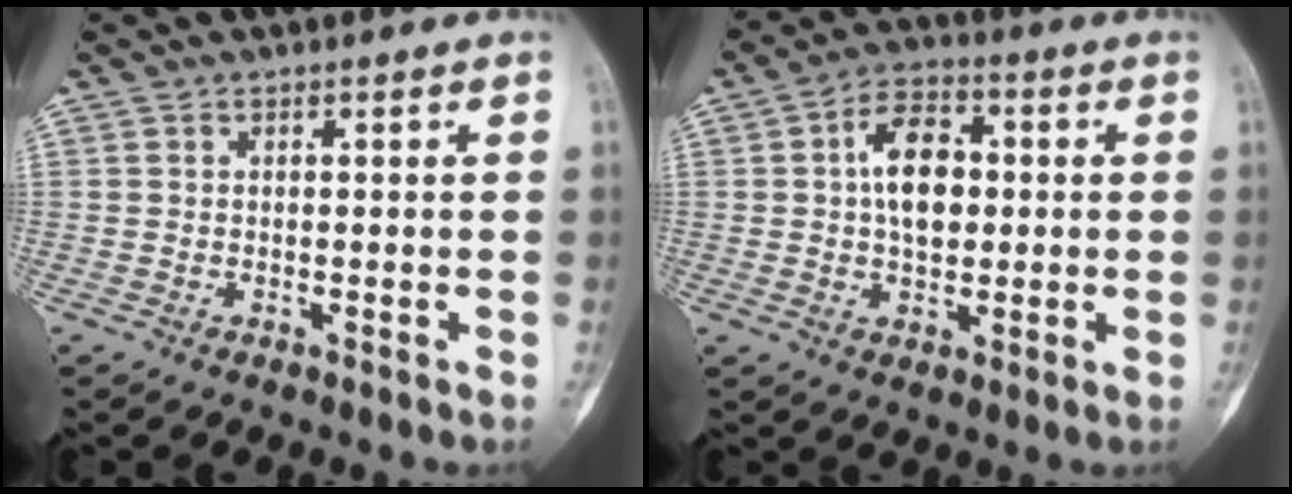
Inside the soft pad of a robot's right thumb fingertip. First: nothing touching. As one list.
[{"total": 10.4, "force": [1.1, 6.6, 8.0], "torque": [-0.114, 0.013, 0.014]}]